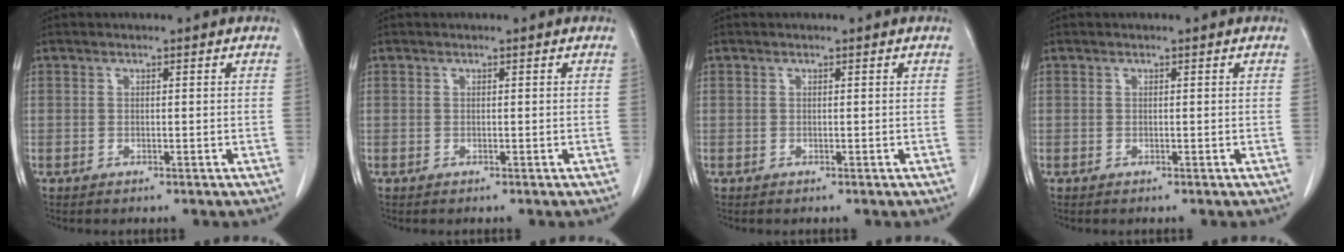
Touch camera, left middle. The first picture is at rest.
{"total": 0.0}
{"total": 0.0}
{"total": 0.0}